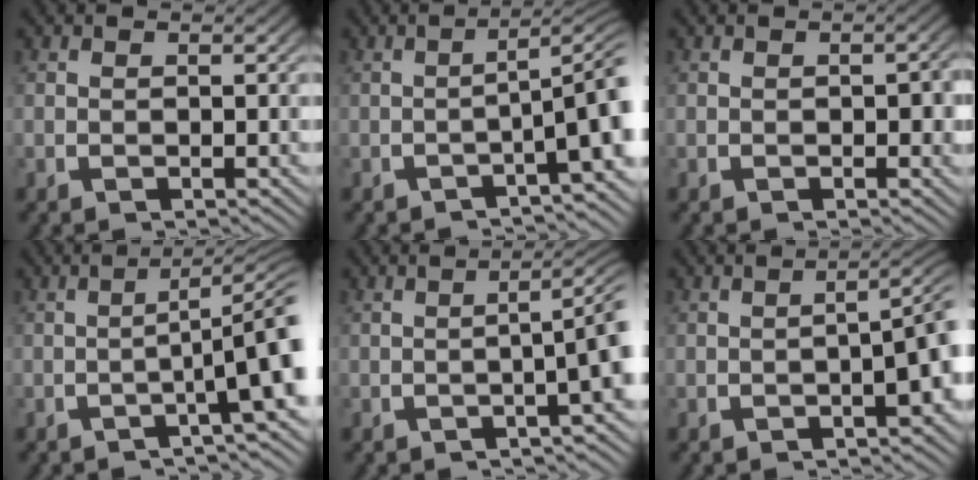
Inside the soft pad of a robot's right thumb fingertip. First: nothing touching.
{"total": 5.0, "force": [-1.5, 1.3, 4.6], "torque": [-0.069, -0.001, -0.021]}
{"total": 1.6, "force": [-0.4, 0.8, 1.4], "torque": [-0.017, -0.007, -0.004]}
{"total": 5.9, "force": [-1.2, 1.4, 5.5], "torque": [-0.081, -0.004, -0.017]}
{"total": 4.1, "force": [-0.5, 1.0, 4.0], "torque": [-0.056, 0.007, -0.011]}
{"total": 4.8, "force": [-0.4, 1.9, 4.3], "torque": [-0.050, 0.006, -0.009]}